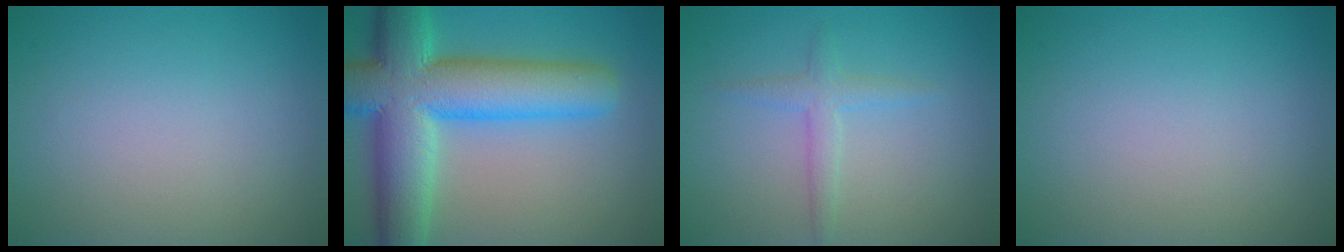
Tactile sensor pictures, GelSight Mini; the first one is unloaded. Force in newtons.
{"total": 12.3, "press": 12.3, "slide": 0.5}
{"total": 1.9, "press": 1.9, "slide": 0.2}
{"total": 0.0}